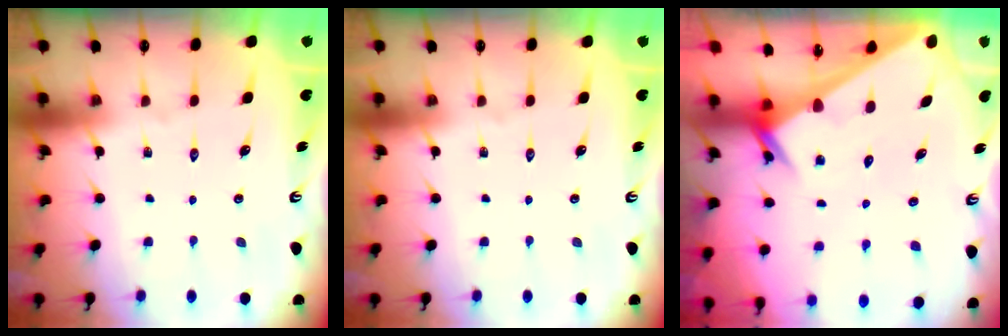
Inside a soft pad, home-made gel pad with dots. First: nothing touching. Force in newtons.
{"total": 0.0}
{"total": 2.2, "press": 2.2, "slide": 0.1}